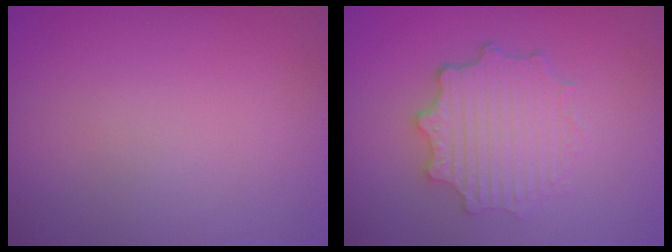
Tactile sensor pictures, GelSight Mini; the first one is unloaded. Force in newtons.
{"total": 4.6, "press": 3.6, "slide": 2.8}